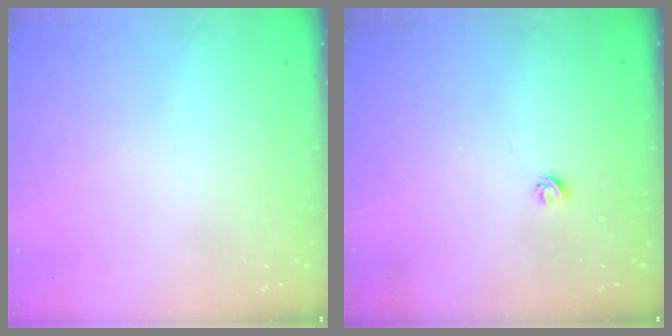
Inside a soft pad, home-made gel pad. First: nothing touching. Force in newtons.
{"total": 4.3, "press": 4.3, "slide": 0.4}